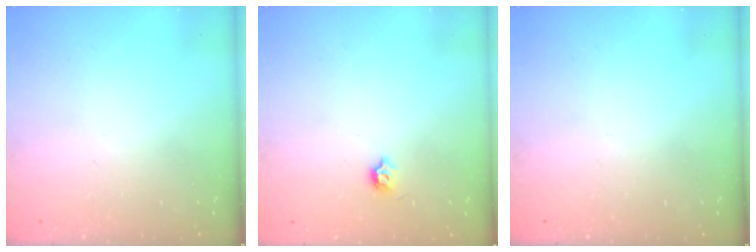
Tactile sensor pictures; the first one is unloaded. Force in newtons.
{"total": 4.0, "press": 3.9, "slide": 0.7}
{"total": 0.0}